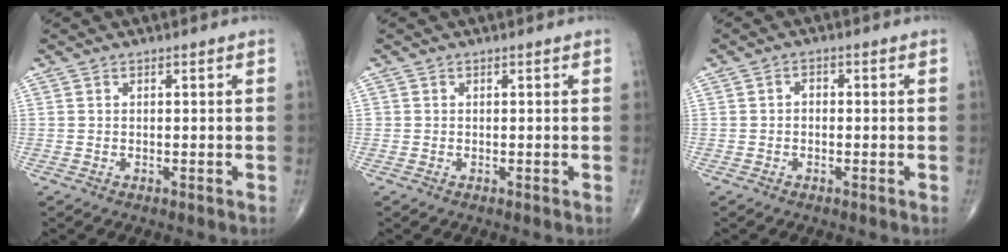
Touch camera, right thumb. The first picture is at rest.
{"total": 0.0}
{"total": 1.4, "force": [-0.2, 1.0, 0.9], "torque": [-0.006, 0.006, -0.009]}